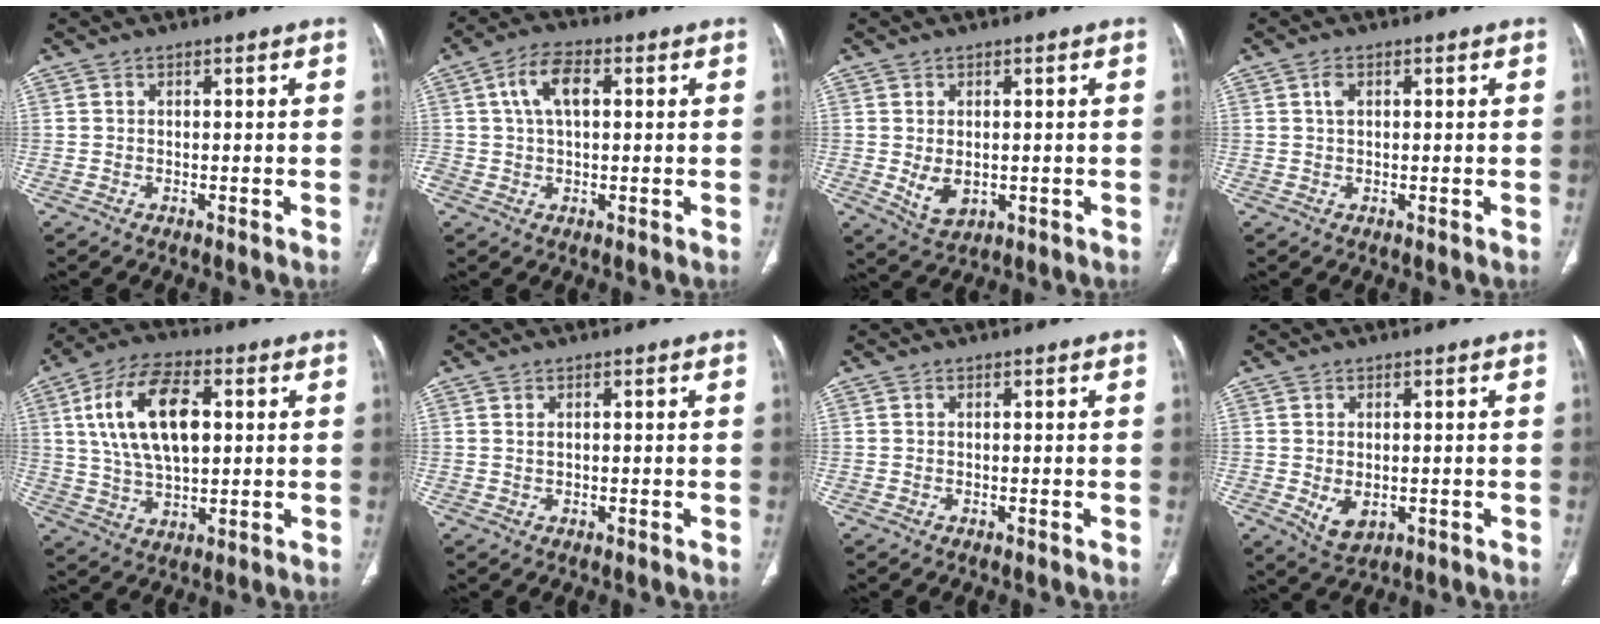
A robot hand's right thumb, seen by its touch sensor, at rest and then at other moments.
{"total": 7.1, "force": [1.8, 3.9, 5.6], "torque": [-0.107, 0.014, 0.033]}
{"total": 4.7, "force": [-0.3, 3.1, 3.6], "torque": [-0.059, -0.010, 0.010]}
{"total": 1.9, "force": [0.7, 1.1, 1.4], "torque": [-0.028, 0.005, 0.014]}
{"total": 17.4, "force": [4.0, 9.1, 14.3], "torque": [-0.256, 0.004, 0.075]}
{"total": 0.7, "force": [0.4, 0.3, 0.5], "torque": [-0.011, 0.002, 0.010]}
{"total": 0.0}
{"total": 4.2, "force": [-0.6, 2.7, 3.2], "torque": [-0.051, -0.009, 0.007]}